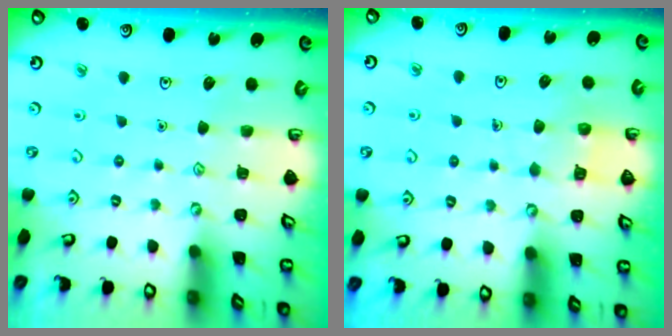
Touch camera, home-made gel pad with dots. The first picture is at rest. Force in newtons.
{"total": 5.4, "press": 5.4, "slide": 0.3}